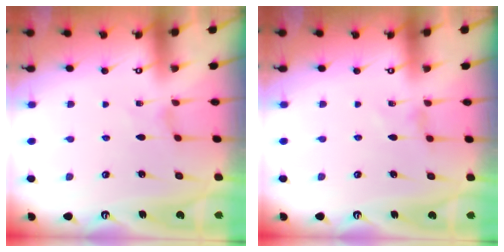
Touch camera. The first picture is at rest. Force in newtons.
{"total": 0.0}